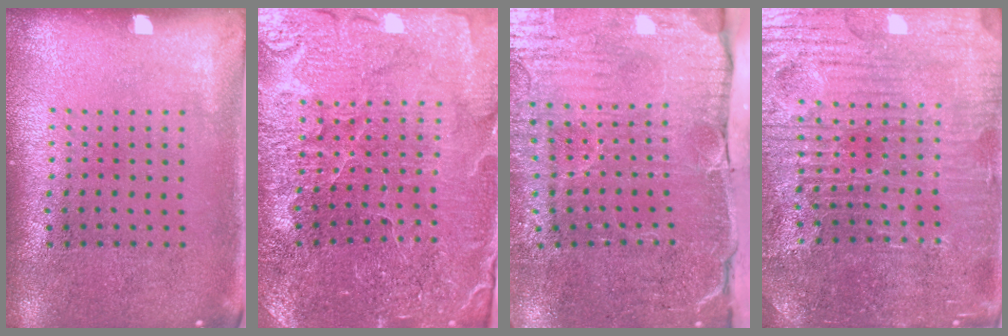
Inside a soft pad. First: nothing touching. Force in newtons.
{"total": 3.2, "press": 3.2, "slide": 0.1}
{"total": 4.8, "press": 4.3, "slide": 2.1}
{"total": 5.2, "press": 5.0, "slide": 1.4}